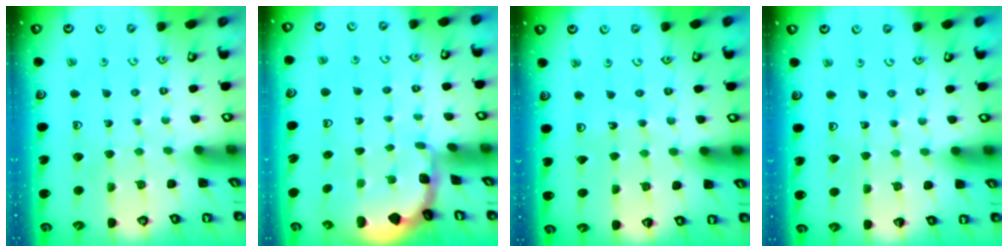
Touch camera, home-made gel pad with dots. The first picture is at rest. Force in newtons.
{"total": 1.1, "press": 1.1, "slide": 0.1}
{"total": 6.0, "press": 5.9, "slide": 0.5}
{"total": 3.5, "press": 3.4, "slide": 0.3}